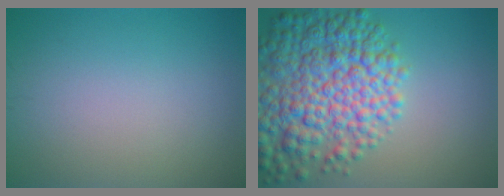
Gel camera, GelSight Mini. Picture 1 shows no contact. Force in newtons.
{"total": 9.8, "press": 9.8, "slide": 0.4}